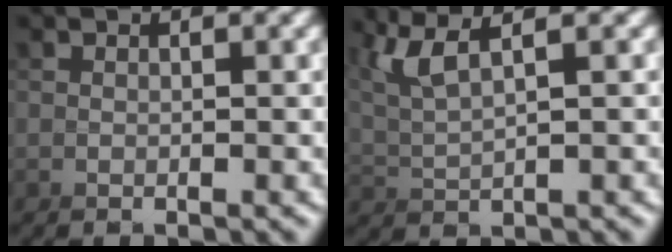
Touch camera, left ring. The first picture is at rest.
{"total": 2.8, "force": [2.4, -1.5, 0.2], "torque": [-0.069, 0.017, 0.038]}